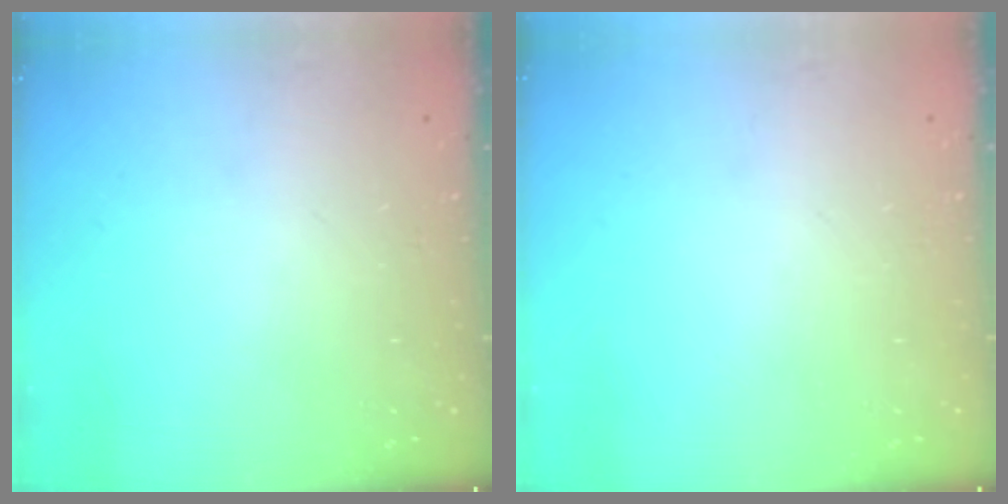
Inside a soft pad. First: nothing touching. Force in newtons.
{"total": 0.0}